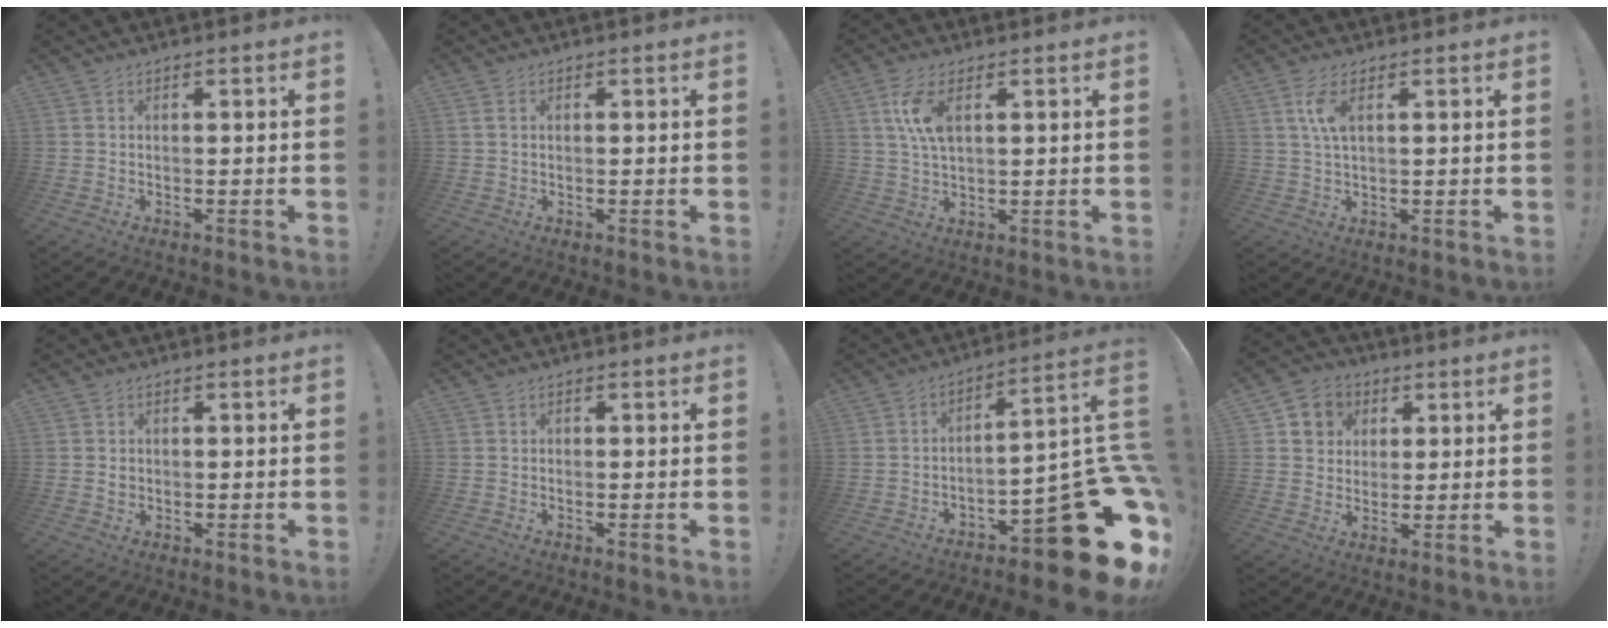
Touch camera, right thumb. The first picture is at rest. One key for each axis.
{"total": 1.3, "fx": 0.6, "fy": 0.7, "fz": 0.9, "tx": -0.027, "ty": 0.006, "tz": 0.013}
{"total": 8.2, "fx": 2.8, "fy": 3.6, "fz": 6.9, "tx": -0.147, "ty": 0.001, "tz": 0.049}
{"total": 5.2, "fx": 1.8, "fy": 1.8, "fz": 4.5, "tx": -0.098, "ty": 0.000, "tz": 0.030}
{"total": 1.2, "fx": 0.4, "fy": 1.1, "fz": 0.2, "tx": 0.003, "ty": 0.001, "tz": 0.006}
{"total": 0.6, "fx": -0.3, "fy": 0.5, "fz": 0.1, "tx": -0.006, "ty": 0.003, "tz": -0.006}
{"total": 21.4, "fx": -10.4, "fy": 6.6, "fz": 17.5, "tx": -0.178, "ty": 0.032, "tz": -0.156}
{"total": 7.9, "fx": 2.5, "fy": 7.4, "fz": 1.4, "tx": -0.009, "ty": -0.013, "tz": 0.050}